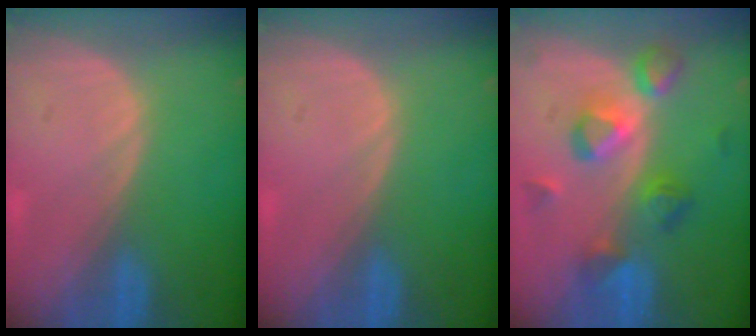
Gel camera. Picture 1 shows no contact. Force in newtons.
{"total": 0.0}
{"total": 7.4, "press": 7.4, "slide": 0.8}